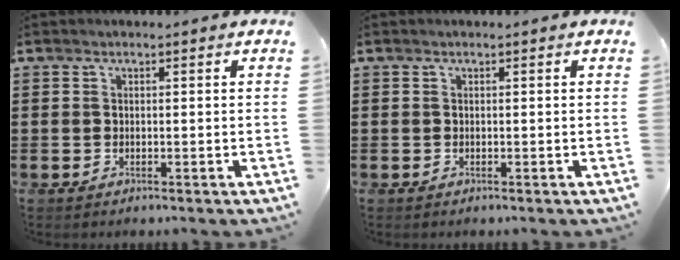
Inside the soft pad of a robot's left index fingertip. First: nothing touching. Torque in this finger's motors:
{"motor_torque": [0.00, 0.00, 0.00, 0.00]}